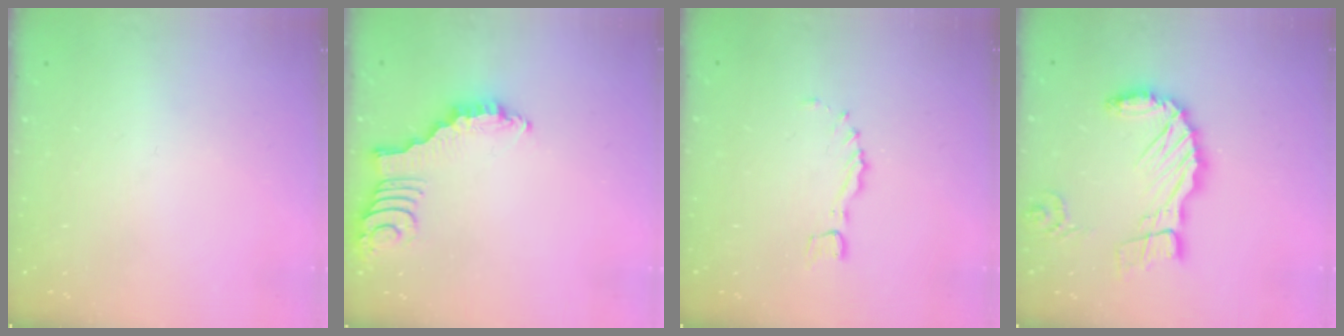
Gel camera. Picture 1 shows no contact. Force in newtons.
{"total": 2.6, "press": 2.6, "slide": 0.3}
{"total": 0.0}
{"total": 12.8, "press": 12.7, "slide": 1.6}